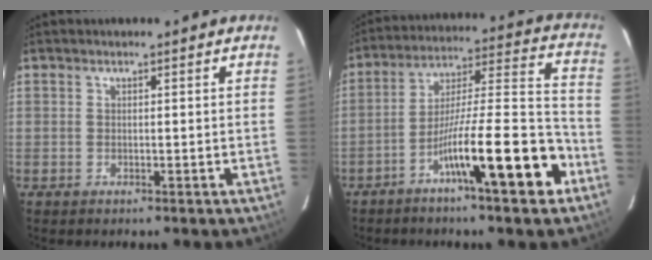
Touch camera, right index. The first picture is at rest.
{"total": 16.4, "force": [-8.2, 1.1, 14.2], "torque": [-0.229, 0.005, -0.133]}